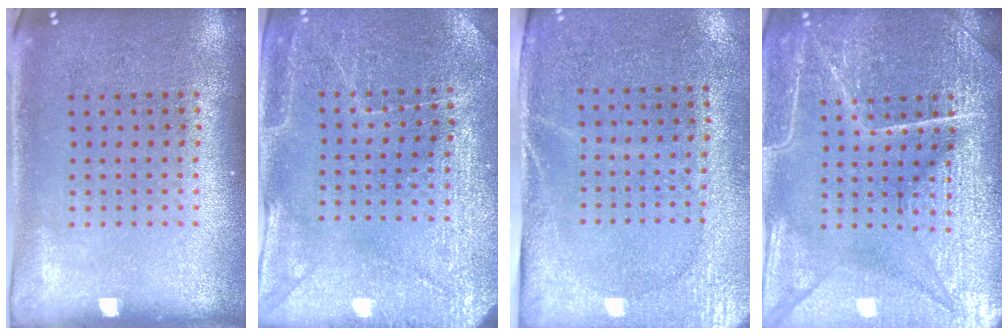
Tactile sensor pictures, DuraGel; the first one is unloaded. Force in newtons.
{"total": 2.9, "press": 2.9, "slide": 0.2}
{"total": 2.7, "press": 2.3, "slide": 1.5}
{"total": 7.0, "press": 7.0, "slide": 0.8}